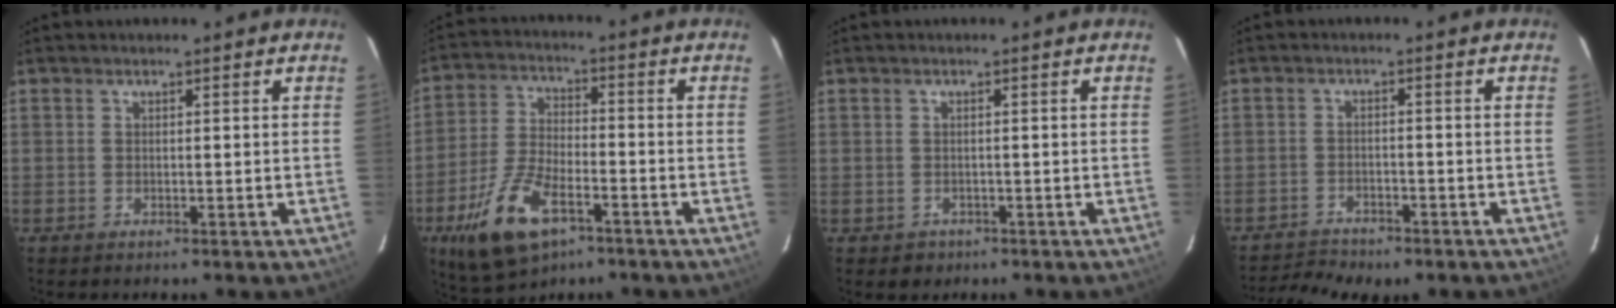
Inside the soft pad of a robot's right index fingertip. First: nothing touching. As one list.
[{"total": 13.8, "force": [-7.4, 6.1, 10.0], "torque": [-0.218, -0.017, -0.135]}, {"total": 2.2, "force": [-0.8, 2.0, 0.2], "torque": [-0.005, 0.003, -0.007]}, {"total": 7.4, "force": [-6.7, 2.0, 2.5], "torque": [-0.071, -0.011, -0.107]}]